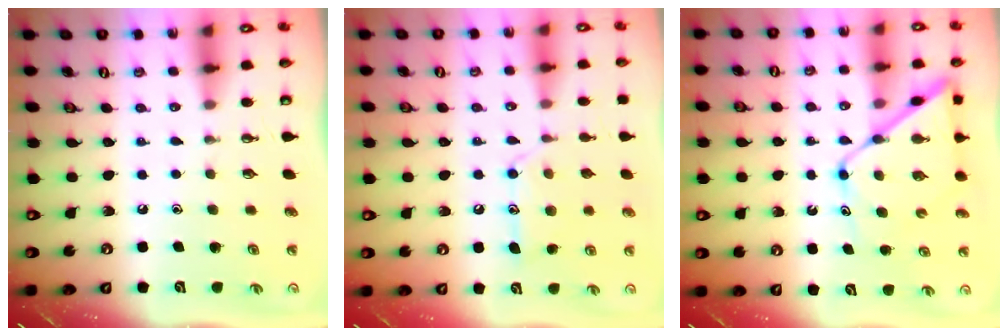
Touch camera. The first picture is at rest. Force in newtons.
{"total": 13.1, "press": 13.1, "slide": 1.0}
{"total": 11.4, "press": 11.4, "slide": 0.8}